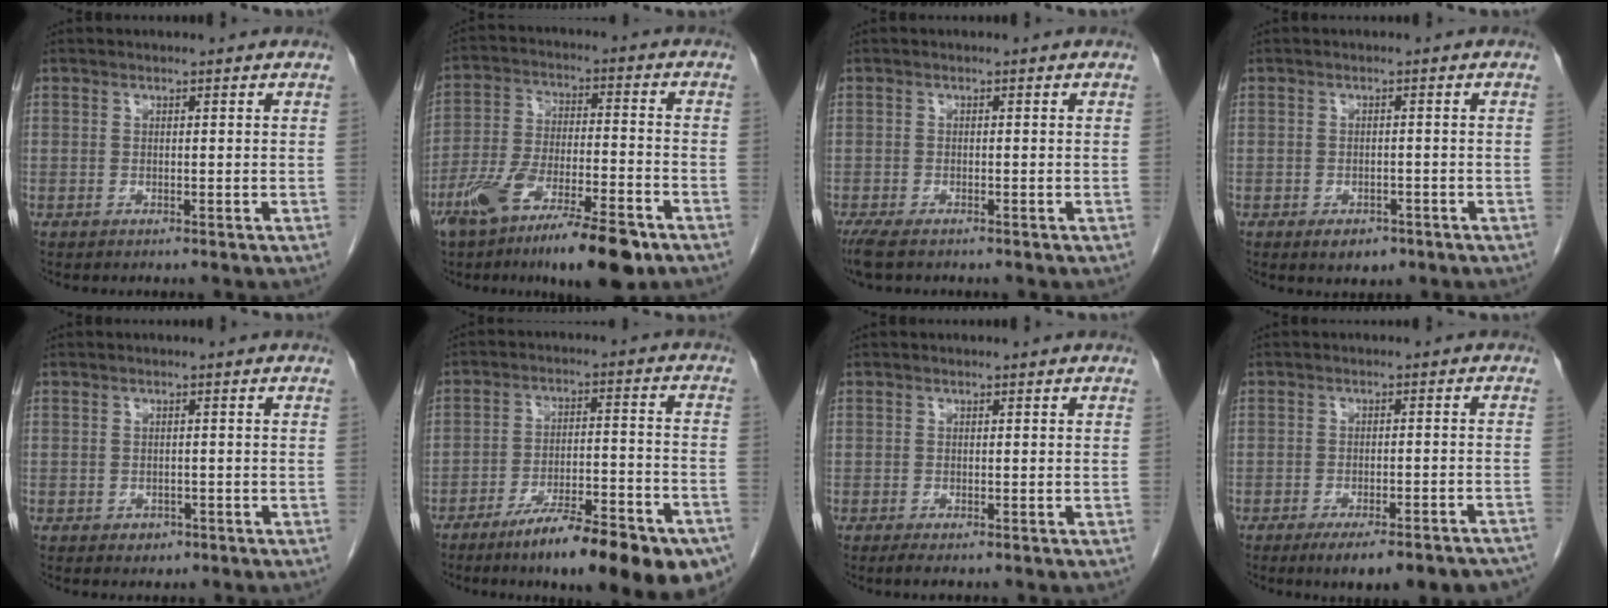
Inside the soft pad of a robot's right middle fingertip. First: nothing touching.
{"total": 15.9, "force": [-10.4, 3.0, 11.6], "torque": [-0.198, -0.022, -0.179]}
{"total": 4.0, "force": [-3.0, 1.2, 2.3], "torque": [-0.048, -0.012, -0.049]}
{"total": 3.2, "force": [-2.0, 1.9, 1.8], "torque": [-0.023, 0.000, -0.018]}
{"total": 1.5, "force": [-0.8, 1.1, 0.5], "torque": [-0.007, 0.003, -0.005]}
{"total": 19.7, "force": [-13.7, 3.3, 13.8], "torque": [-0.135, 0.014, -0.208]}
{"total": 0.9, "force": [-0.6, 0.1, 0.8], "torque": [-0.015, -0.004, -0.009]}
{"total": 13.8, "force": [-11.6, 2.6, 7.1], "torque": [-0.054, 0.008, -0.143]}